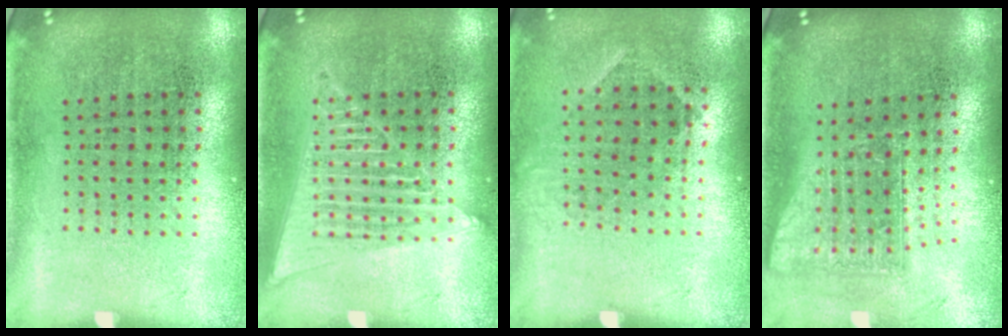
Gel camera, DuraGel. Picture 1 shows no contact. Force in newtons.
{"total": 1.5, "press": 1.5, "slide": 0.1}
{"total": 0.9, "press": 0.6, "slide": 0.6}
{"total": 1.7, "press": 1.3, "slide": 1.0}